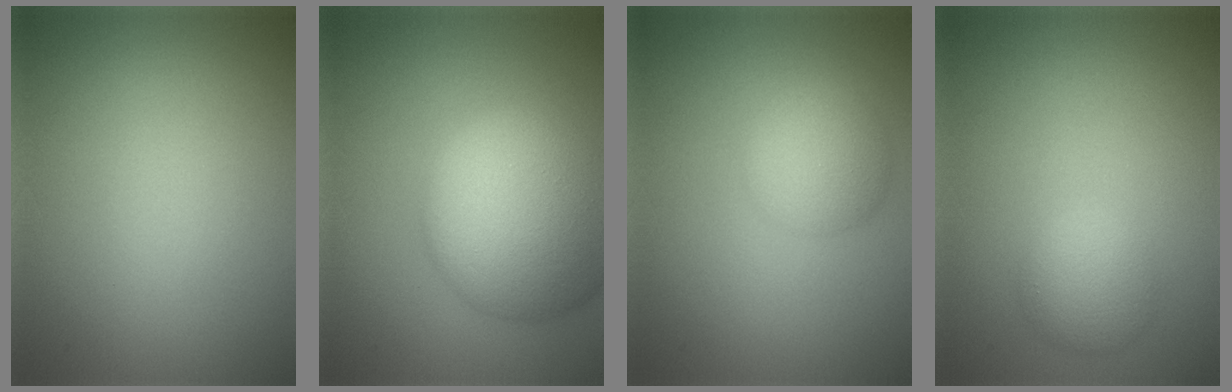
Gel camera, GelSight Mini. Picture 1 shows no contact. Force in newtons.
{"total": 12.0, "press": 11.9, "slide": 0.7}
{"total": 3.9, "press": 3.9, "slide": 0.2}
{"total": 2.7, "press": 2.7, "slide": 0.1}